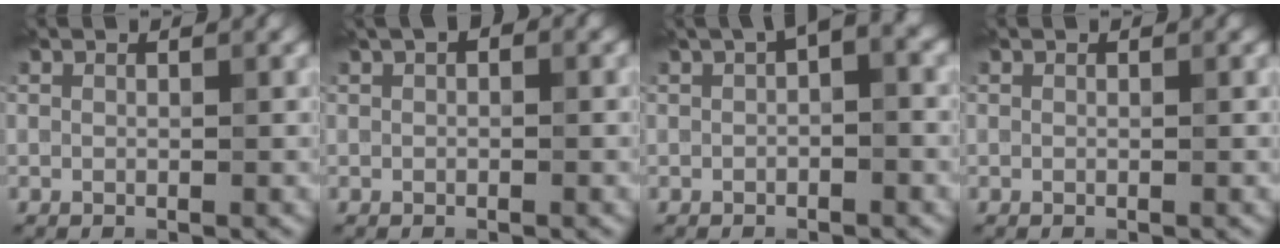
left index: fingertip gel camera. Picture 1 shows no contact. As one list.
[{"total": 1.4, "force": [0.5, 0.8, 1.1], "torque": [-0.014, 0.009, 0.003]}, {"total": 2.8, "force": [0.5, 1.1, 2.5], "torque": [-0.029, 0.016, 0.004]}, {"total": 0.0}]